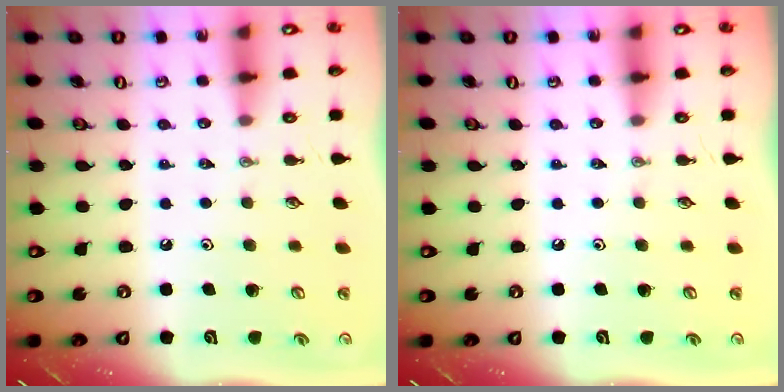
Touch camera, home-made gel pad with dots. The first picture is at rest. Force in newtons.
{"total": 0.0}